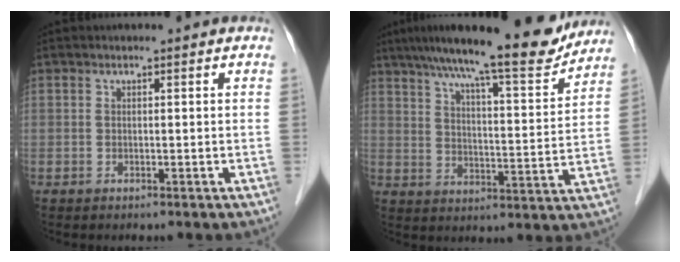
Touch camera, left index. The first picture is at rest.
{"total": 17.4, "force": [15.0, 1.6, 8.7], "torque": [-0.133, 0.000, 0.215]}